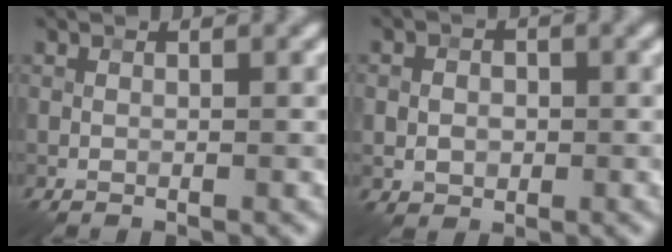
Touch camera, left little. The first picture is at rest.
{"total": 2.5, "force": [-0.1, 2.3, 1.1], "torque": [-0.008, 0.005, -0.013]}